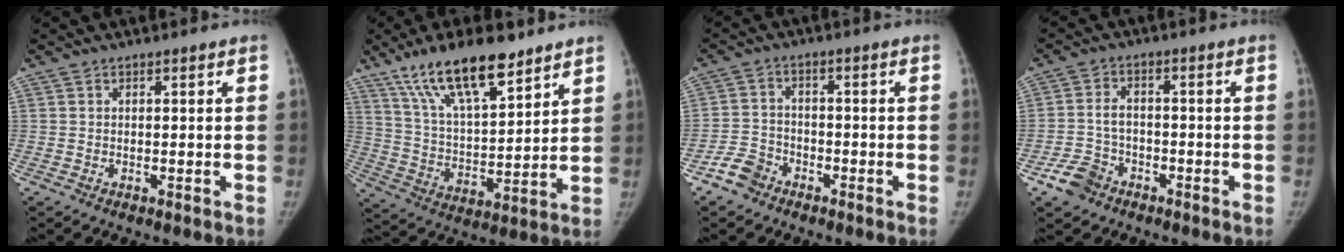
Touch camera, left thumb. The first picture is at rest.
{"total": 17.3, "force": [11.7, 5.8, 11.3], "torque": [-0.172, -0.051, 0.218]}
{"total": 5.0, "force": [-3.5, 3.3, 1.1], "torque": [-0.012, 0.022, -0.074]}
{"total": 6.1, "force": [-3.8, 4.2, 2.3], "torque": [-0.040, 0.023, -0.068]}